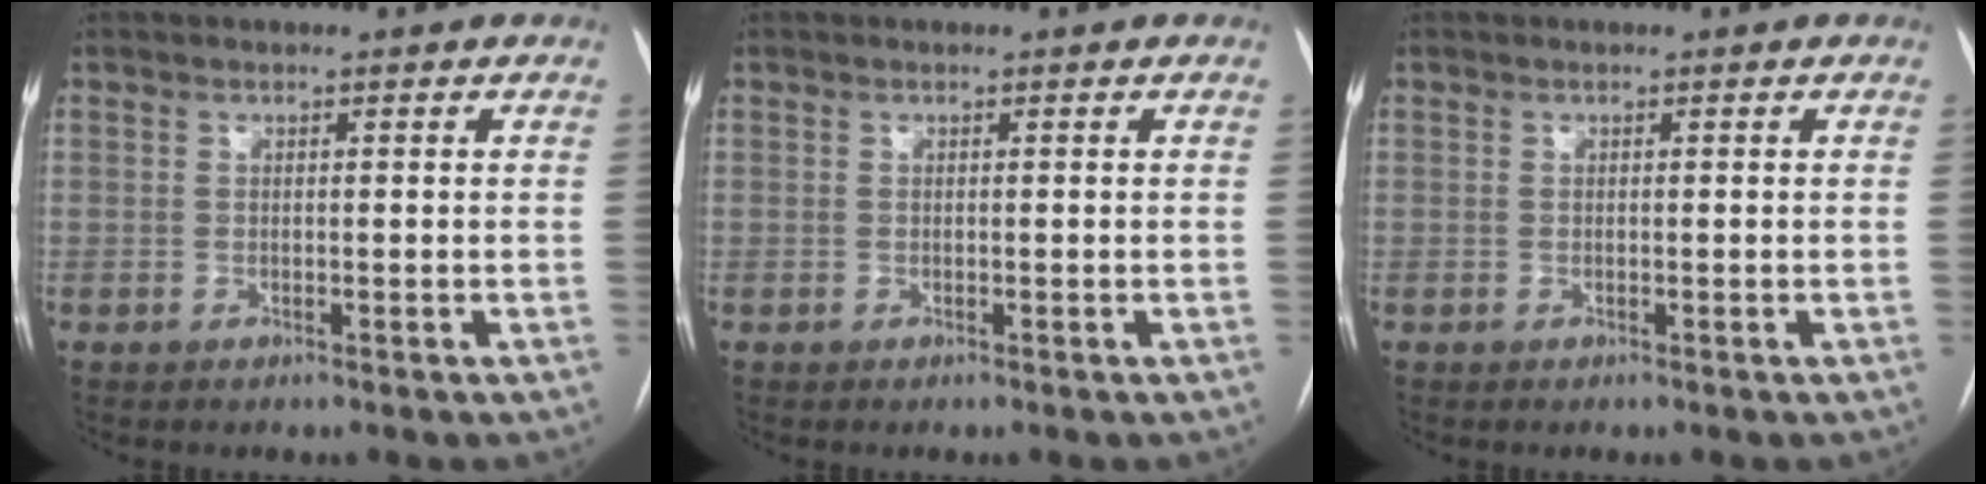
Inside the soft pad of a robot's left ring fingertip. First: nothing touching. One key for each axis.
{"total": 0.0}
{"total": 0.0}